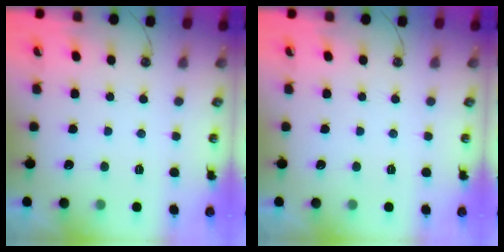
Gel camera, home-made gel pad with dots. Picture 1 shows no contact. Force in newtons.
{"total": 0.0}